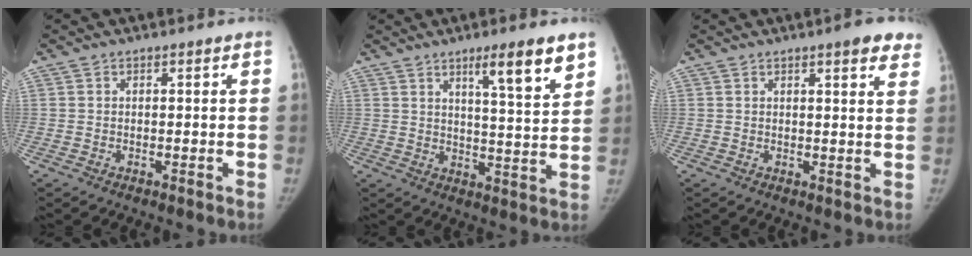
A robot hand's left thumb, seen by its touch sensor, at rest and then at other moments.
{"total": 10.2, "force": [6.2, 1.3, 8.0], "torque": [-0.109, -0.036, 0.095]}
{"total": 6.5, "force": [4.3, 1.4, 4.6], "torque": [-0.037, -0.011, 0.047]}